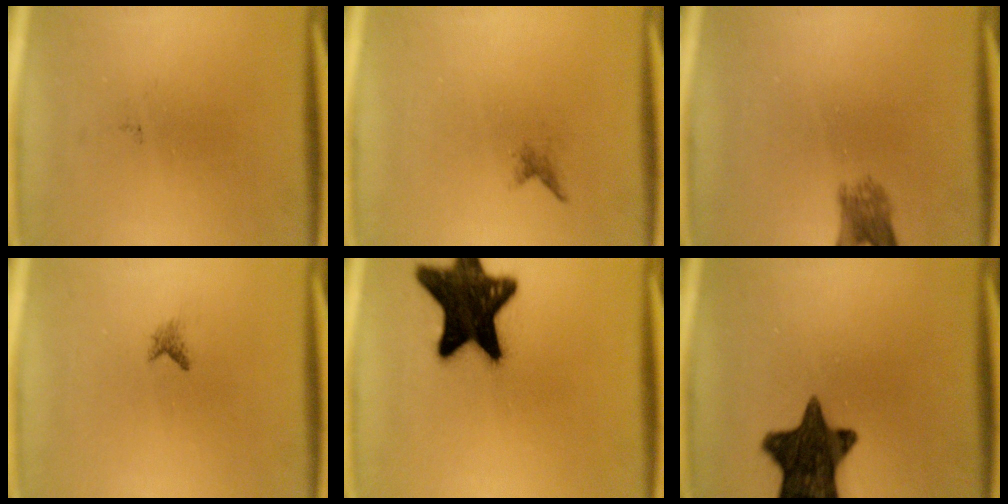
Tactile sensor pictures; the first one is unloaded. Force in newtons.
{"total": 0.7}
{"total": 3.2}
{"total": 0.8}
{"total": 19.5}
{"total": 13.8}